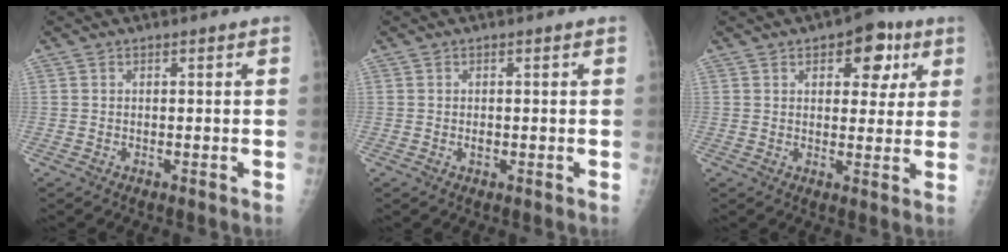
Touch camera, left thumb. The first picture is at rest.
{"total": 1.0, "force": [0.0, 0.6, 0.7], "torque": [-0.009, -0.001, 0.000]}
{"total": 9.2, "force": [4.2, 5.3, 6.2], "torque": [-0.035, -0.009, 0.048]}